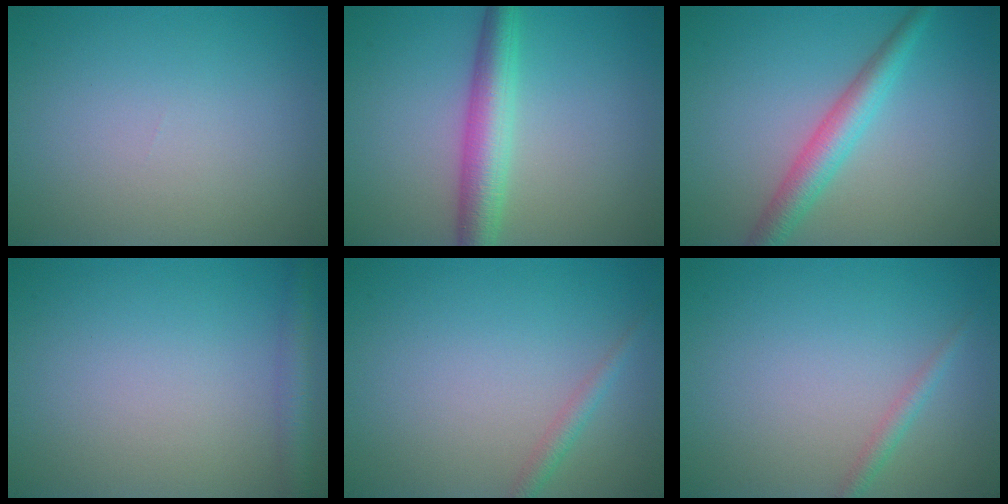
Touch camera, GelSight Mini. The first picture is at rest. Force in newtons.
{"total": 4.6, "press": 4.6, "slide": 0.1}
{"total": 3.6, "press": 3.6, "slide": 0.1}
{"total": 2.4, "press": 2.4, "slide": 0.1}
{"total": 1.3, "press": 1.3, "slide": 0.1}
{"total": 1.2, "press": 1.2, "slide": 0.0}